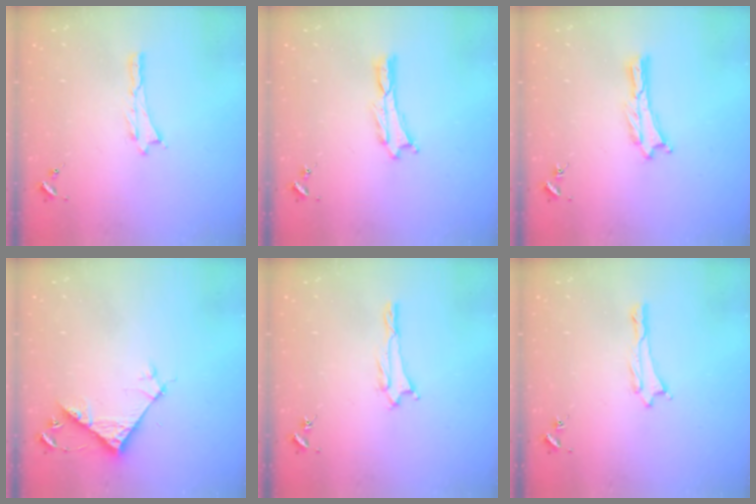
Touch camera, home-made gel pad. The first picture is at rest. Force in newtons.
{"total": 0.0}
{"total": 0.0}
{"total": 5.8, "press": 5.8, "slide": 0.2}
{"total": 1.0, "press": 0.9, "slide": 0.2}
{"total": 0.6, "press": 0.5, "slide": 0.2}